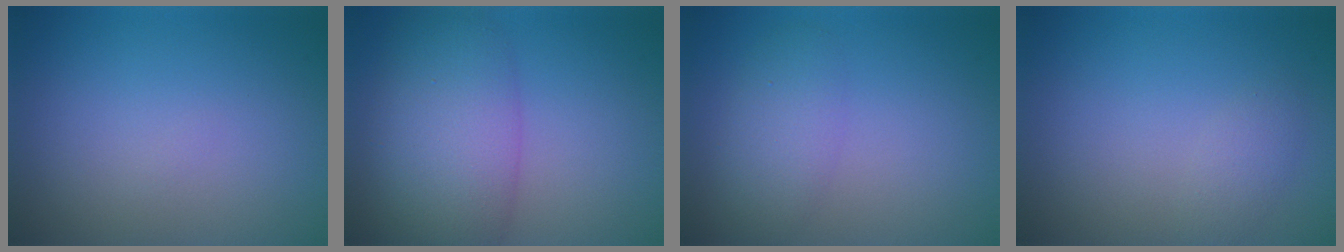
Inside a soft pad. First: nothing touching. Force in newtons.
{"total": 7.9, "press": 7.9, "slide": 0.4}
{"total": 2.8, "press": 2.8, "slide": 0.0}
{"total": 1.2, "press": 1.2, "slide": 0.0}